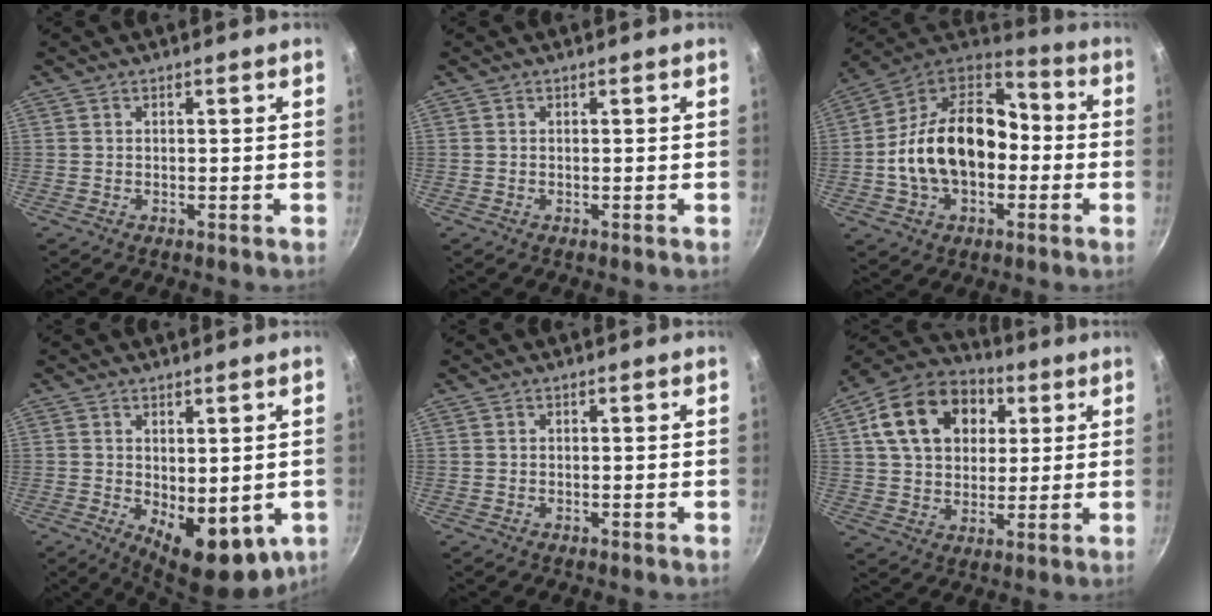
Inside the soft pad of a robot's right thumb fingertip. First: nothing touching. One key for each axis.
{"total": 0.0}
{"total": 21.2, "fx": -2.7, "fy": 14.6, "fz": 15.1, "tx": -0.241, "ty": 0.057, "tz": -0.054}
{"total": 11.6, "fx": -1.6, "fy": 6.0, "fz": 9.9, "tx": -0.112, "ty": -0.015, "tz": -0.006}
{"total": 0.0}
{"total": 18.3, "fx": 5.7, "fy": 13.4, "fz": 11.1, "tx": -0.167, "ty": 0.014, "tz": 0.088}